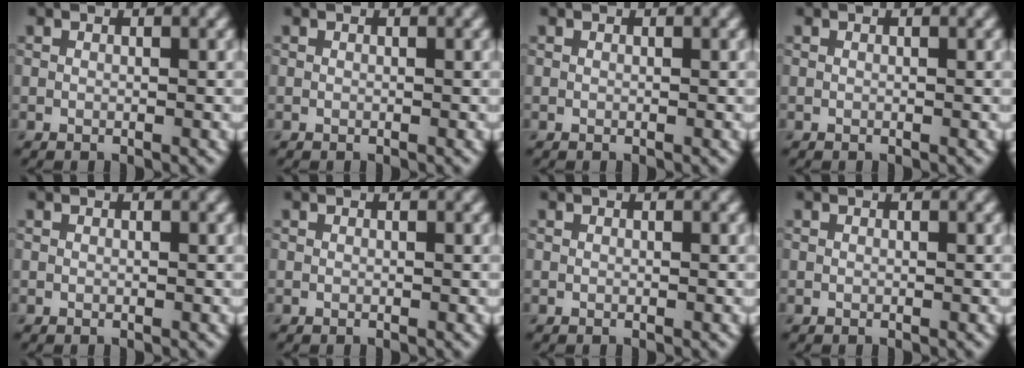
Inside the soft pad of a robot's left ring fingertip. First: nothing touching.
{"total": 0.0}
{"total": 0.0}
{"total": 0.0}
{"total": 0.0}
{"total": 0.0}
{"total": 0.0}
{"total": 0.0}